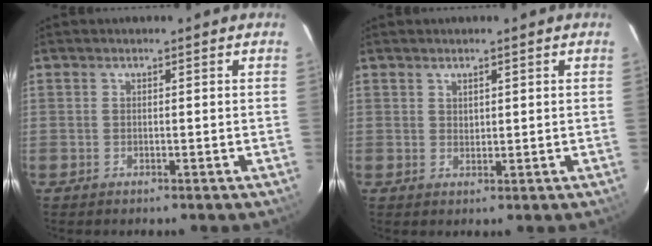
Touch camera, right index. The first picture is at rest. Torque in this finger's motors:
{"motor_torque": [-0.03, -0.03, 0.00, 0.00]}